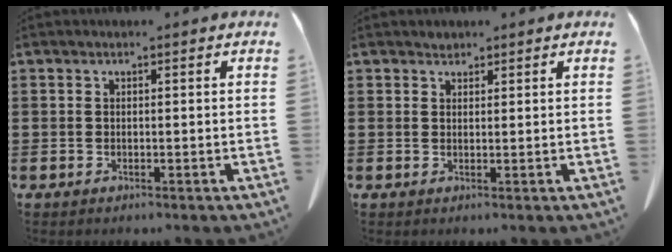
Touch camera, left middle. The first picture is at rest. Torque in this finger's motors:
{"motor_torque": [-0.17, 0.18, 0.00, 0.00]}